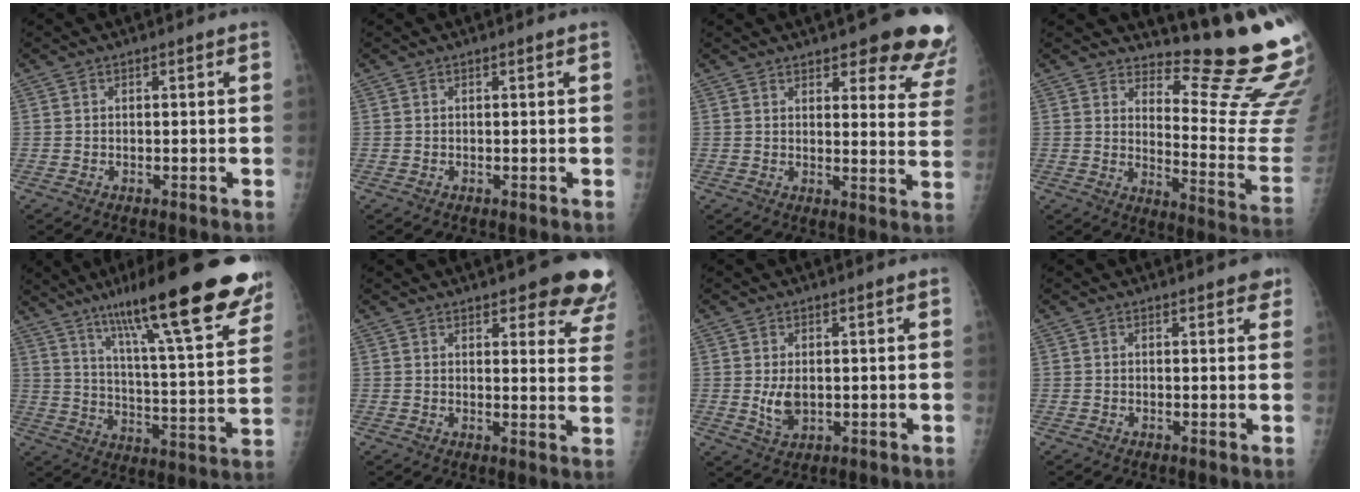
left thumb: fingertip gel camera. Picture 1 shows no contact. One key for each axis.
{"total": 0.0}
{"total": 13.8, "fx": 10.6, "fy": 4.1, "fz": 7.8, "tx": -0.047, "ty": -0.061, "tz": 0.110}
{"total": 16.7, "fx": 14.8, "fy": 1.4, "fz": 7.6, "tx": -0.076, "ty": -0.196, "tz": 0.189}
{"total": 27.5, "fx": 18.3, "fy": 4.6, "fz": 20.0, "tx": -0.277, "ty": -0.055, "tz": 0.273}
{"total": 12.2, "fx": 9.2, "fy": 3.6, "fz": 7.1, "tx": -0.039, "ty": -0.045, "tz": 0.091}
{"total": 3.9, "fx": 0.4, "fy": 2.3, "fz": 3.2, "tx": -0.053, "ty": -0.011, "tz": 0.016}
{"total": 3.0, "fx": 2.2, "fy": 1.1, "fz": 1.6, "tx": -0.002, "ty": -0.003, "tz": 0.022}